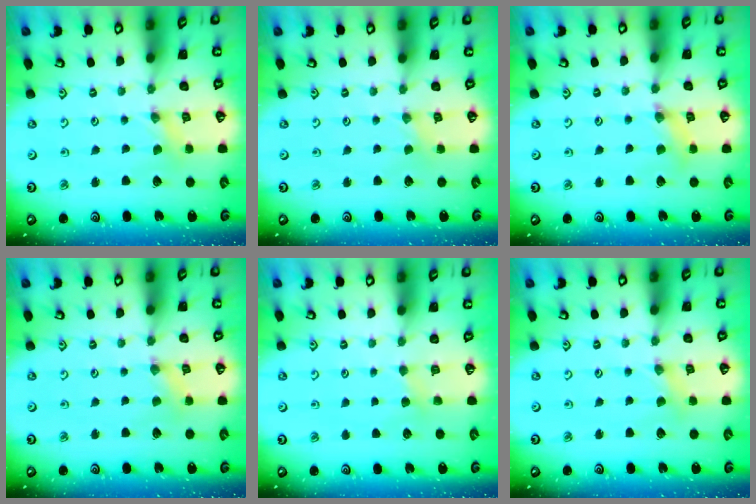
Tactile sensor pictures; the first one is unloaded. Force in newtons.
{"total": 0.0}
{"total": 3.1, "press": 3.1, "slide": 0.4}
{"total": 1.3, "press": 1.3, "slide": 0.3}
{"total": 2.3, "press": 2.2, "slide": 0.4}
{"total": 2.9, "press": 2.9, "slide": 0.6}